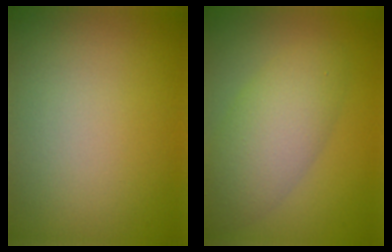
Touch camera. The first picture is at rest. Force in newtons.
{"total": 5.3, "press": 5.3, "slide": 0.4}